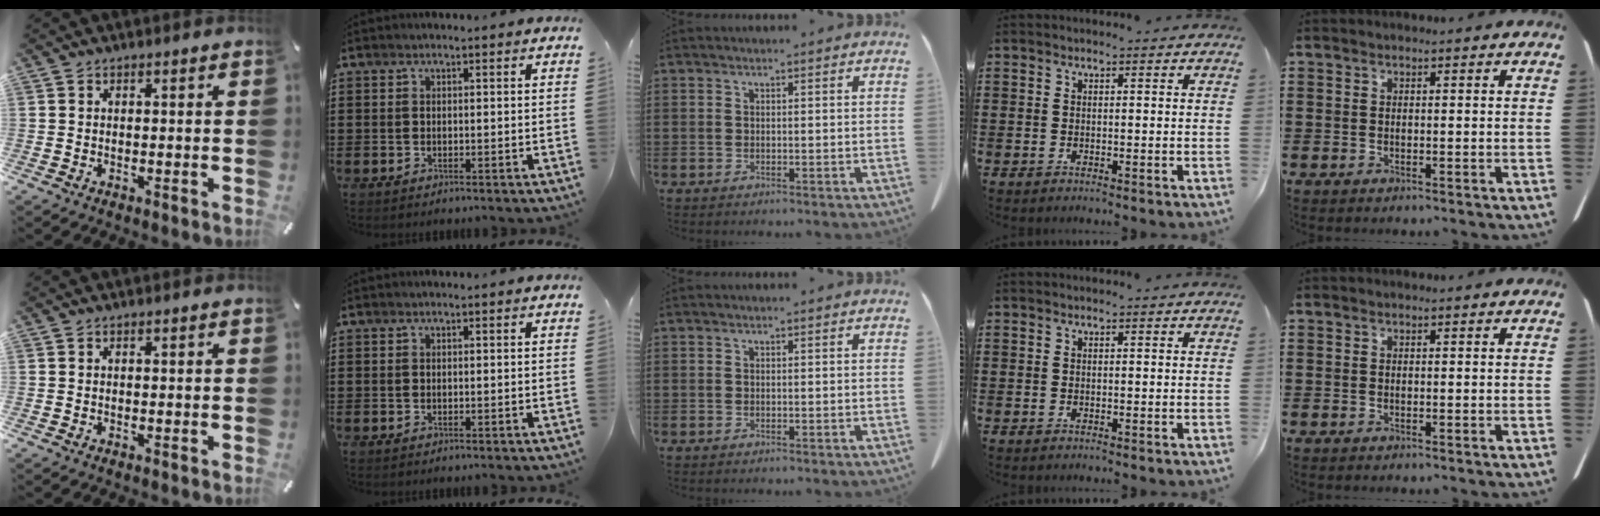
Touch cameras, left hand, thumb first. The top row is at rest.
{}